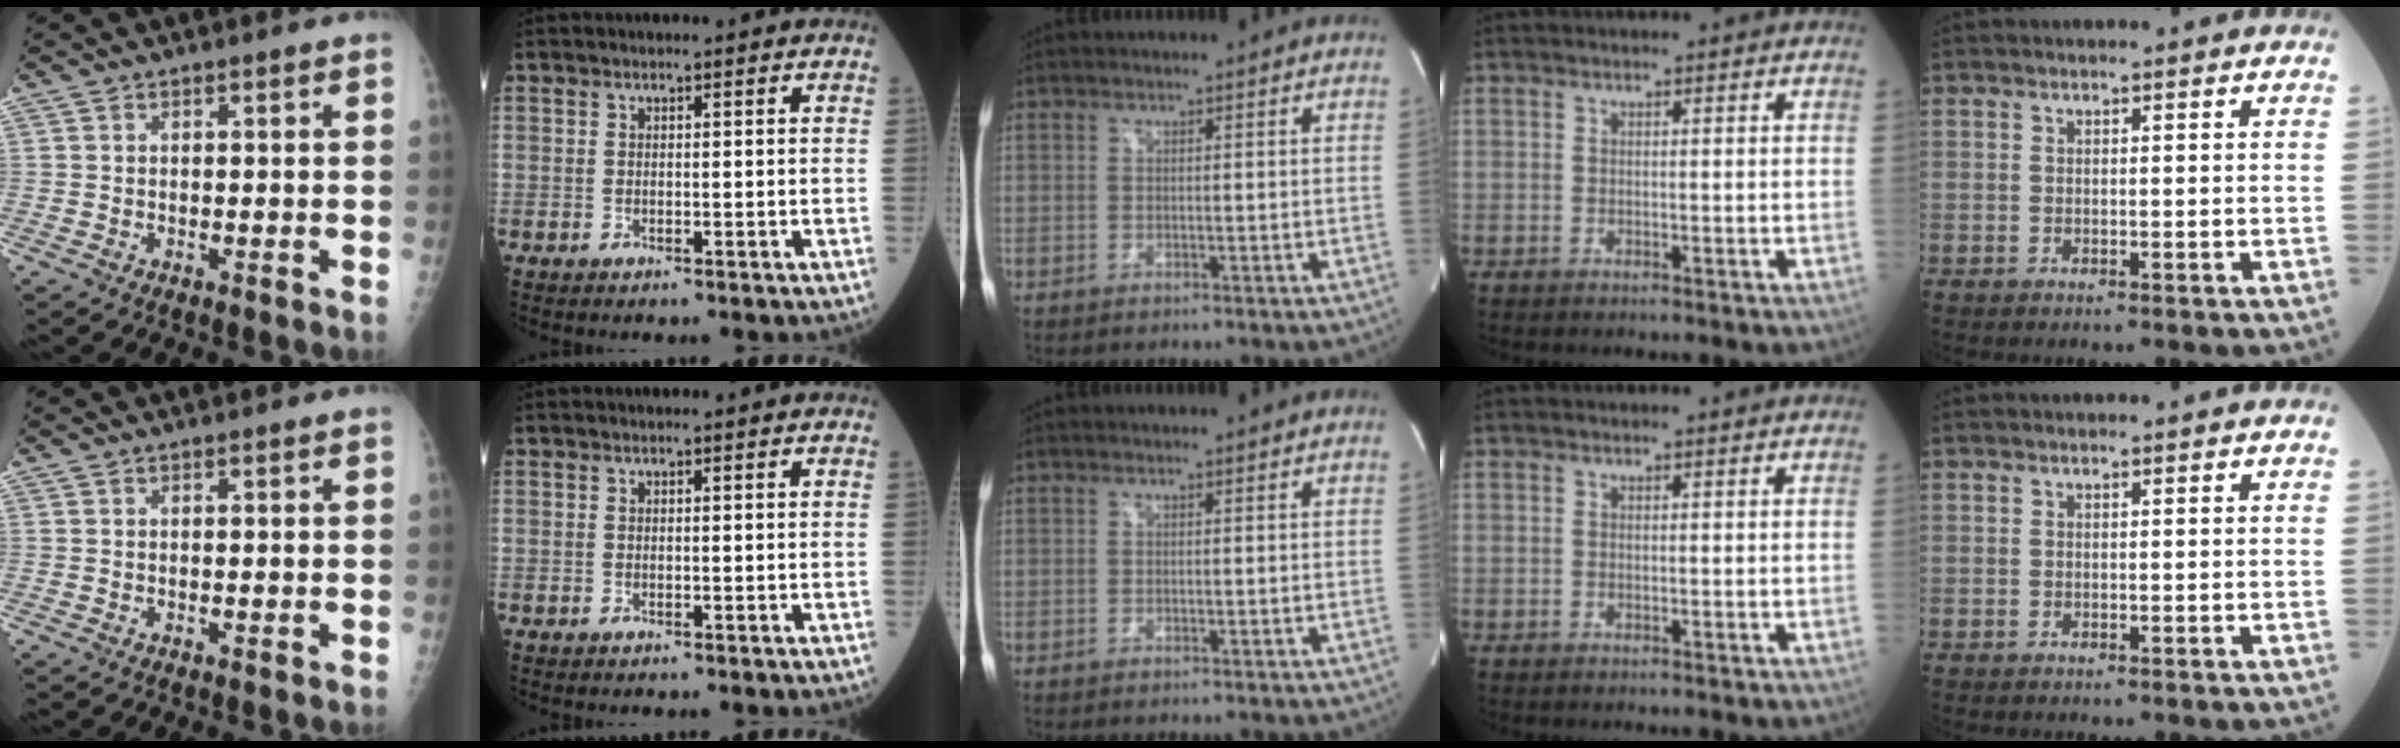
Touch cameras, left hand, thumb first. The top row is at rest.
{}